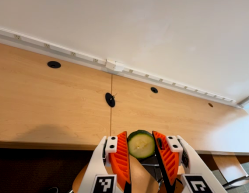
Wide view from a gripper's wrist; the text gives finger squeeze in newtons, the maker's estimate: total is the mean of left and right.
{"total": 8.7, "left": 8.6, "right": 8.8}